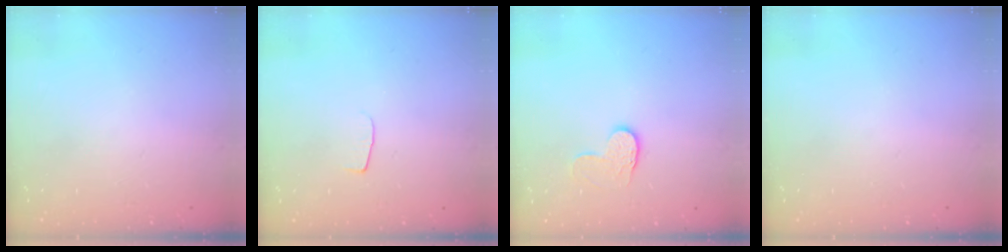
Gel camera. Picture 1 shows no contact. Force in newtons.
{"total": 4.3, "press": 4.3, "slide": 0.4}
{"total": 6.2, "press": 6.2, "slide": 0.4}
{"total": 0.0}